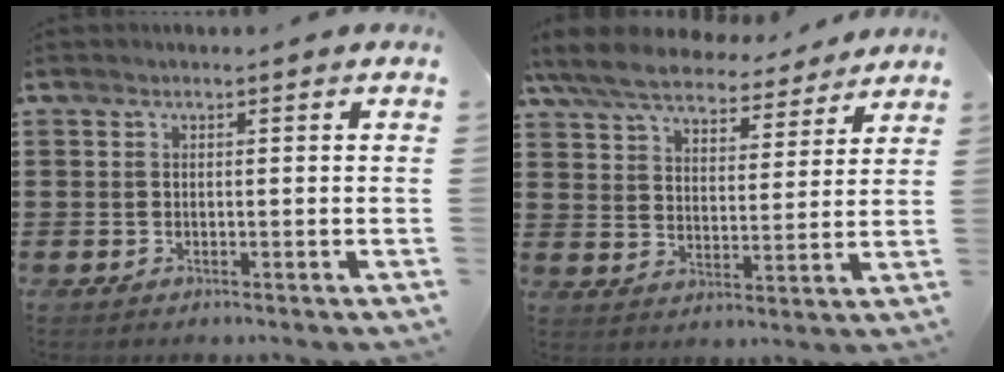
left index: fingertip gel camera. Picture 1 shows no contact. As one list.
[{"total": 7.6, "force": [7.1, 1.3, 2.4], "torque": [-0.078, -0.036, 0.127]}]